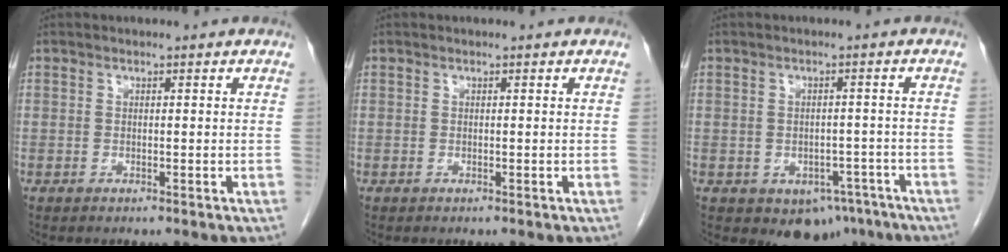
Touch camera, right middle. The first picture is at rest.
{"total": 0.0}
{"total": 7.6, "force": [-4.9, 5.0, 2.9], "torque": [-0.015, 0.013, -0.059]}